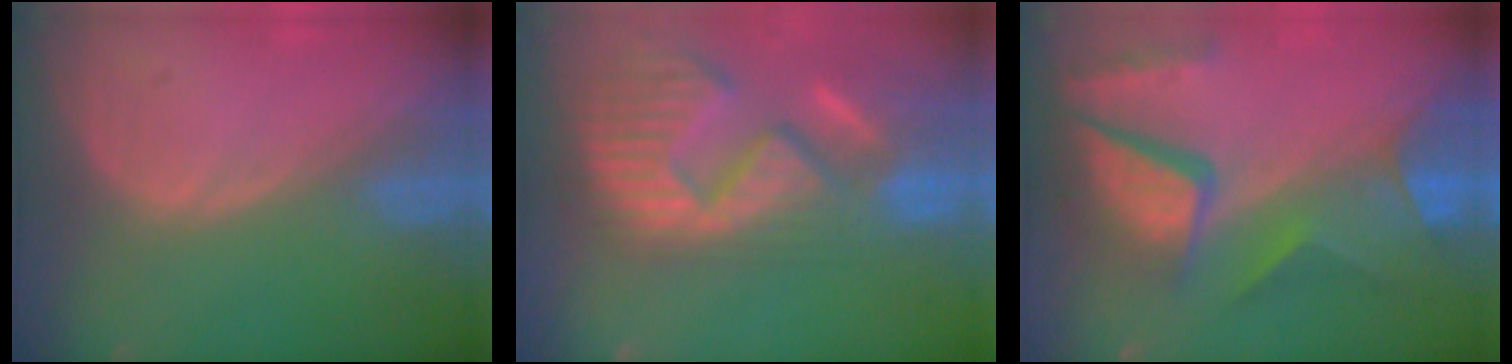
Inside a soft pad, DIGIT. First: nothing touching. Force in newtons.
{"total": 15.3, "press": 12.7, "slide": 8.4}
{"total": 11.3, "press": 9.4, "slide": 6.4}